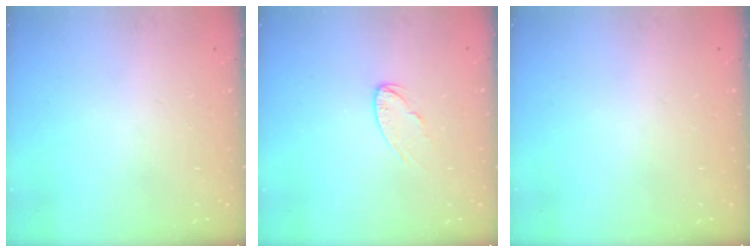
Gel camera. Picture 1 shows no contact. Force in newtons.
{"total": 5.4, "press": 5.3, "slide": 0.5}
{"total": 0.0}